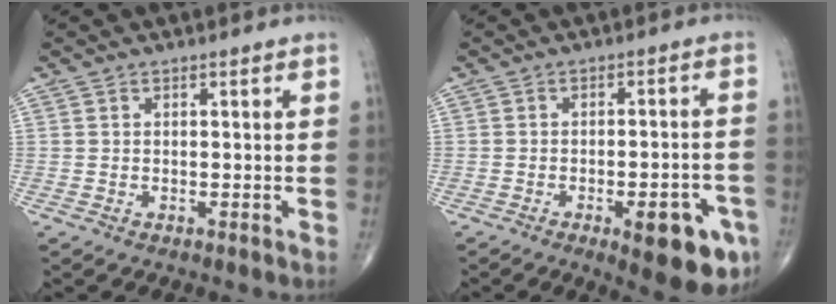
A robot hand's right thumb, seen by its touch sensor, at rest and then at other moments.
{"total": 12.1, "force": [-5.5, 3.9, 10.1], "torque": [-0.109, 0.017, -0.064]}